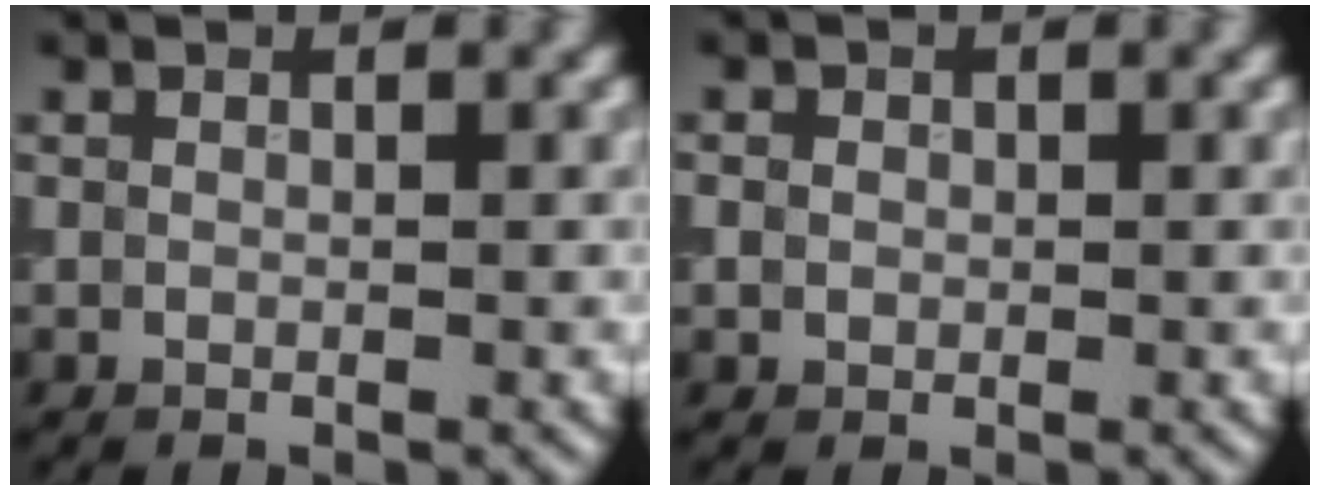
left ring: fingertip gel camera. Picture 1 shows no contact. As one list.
[{"total": 1.2, "force": [0.1, 1.1, 0.4], "torque": [-0.003, -0.001, -0.001]}]